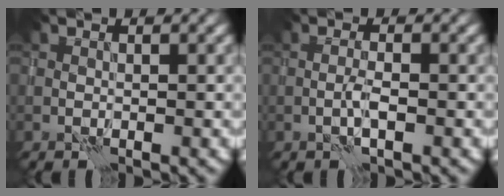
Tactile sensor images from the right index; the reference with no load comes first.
{"total": 1.2, "force": [-0.3, 0.1, 1.1], "torque": [-0.021, 0.004, -0.009]}